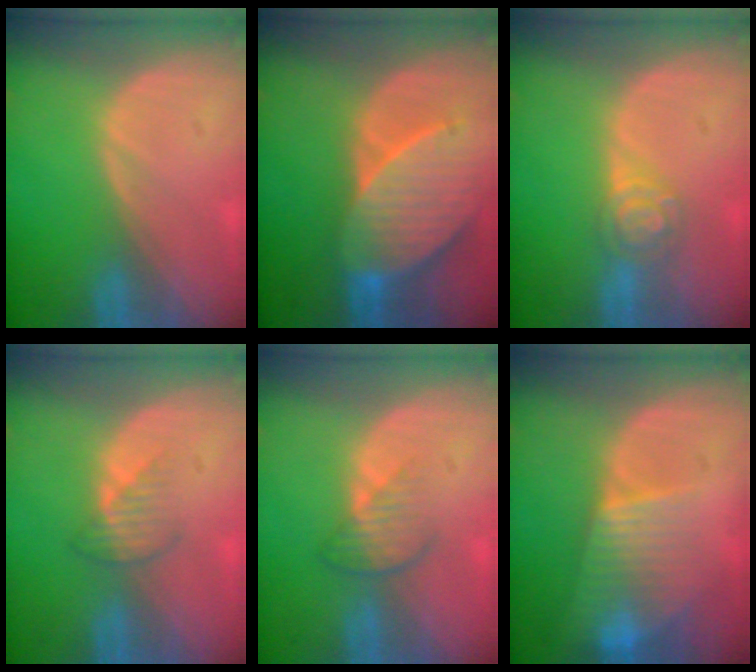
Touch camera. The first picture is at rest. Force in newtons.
{"total": 9.6, "press": 8.7, "slide": 3.9}
{"total": 4.1, "press": 4.0, "slide": 0.9}
{"total": 2.5, "press": 2.5, "slide": 0.3}
{"total": 3.5, "press": 3.1, "slide": 1.7}
{"total": 7.7, "press": 6.8, "slide": 3.6}